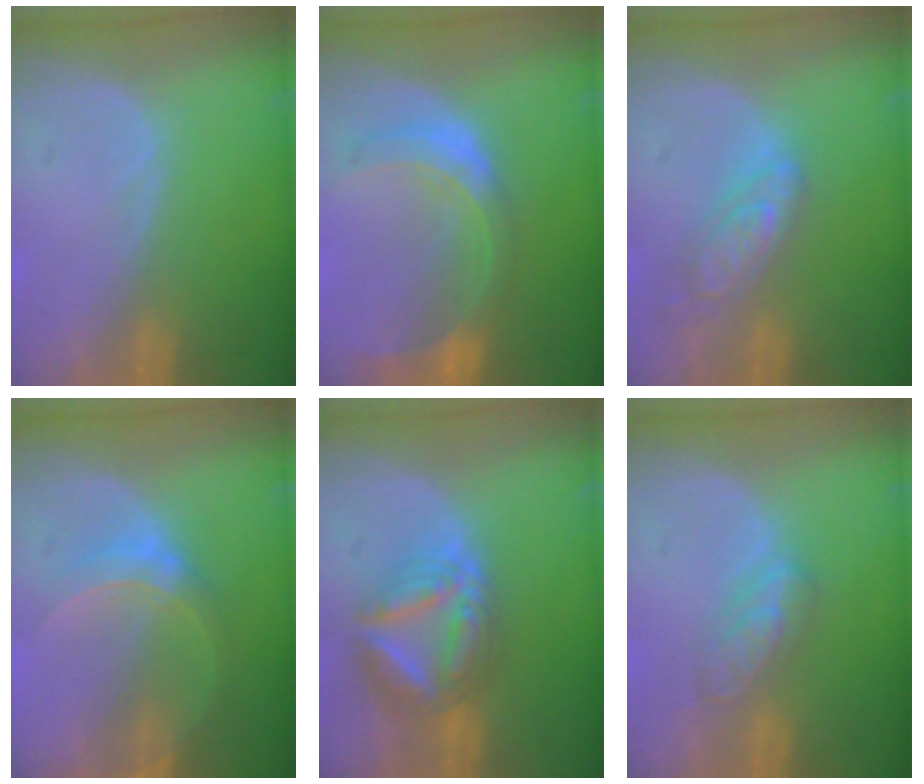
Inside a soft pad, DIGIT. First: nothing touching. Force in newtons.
{"total": 8.1, "press": 7.2, "slide": 3.7}
{"total": 6.4, "press": 5.7, "slide": 3.0}
{"total": 5.9, "press": 5.8, "slide": 1.2}
{"total": 8.7, "press": 8.7, "slide": 0.8}
{"total": 4.7, "press": 4.5, "slide": 1.5}